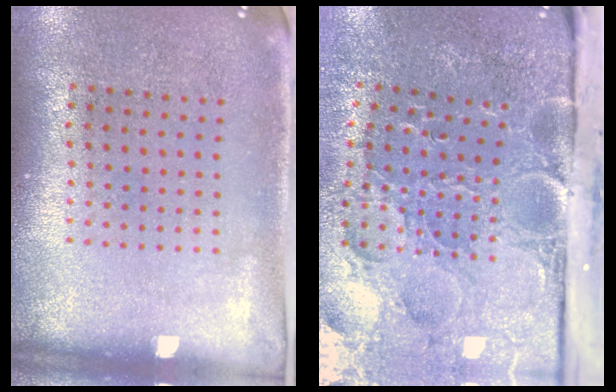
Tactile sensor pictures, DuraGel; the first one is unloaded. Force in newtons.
{"total": 5.3, "press": 4.2, "slide": 3.3}